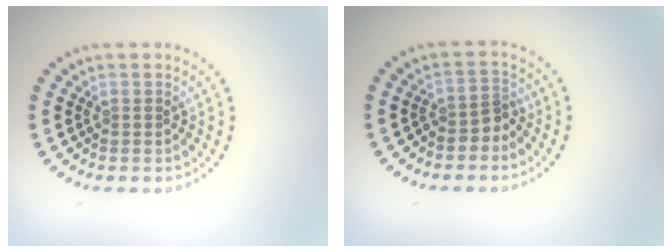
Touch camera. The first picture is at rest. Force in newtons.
{"total": 2.0, "press": 1.5, "slide": 1.4}